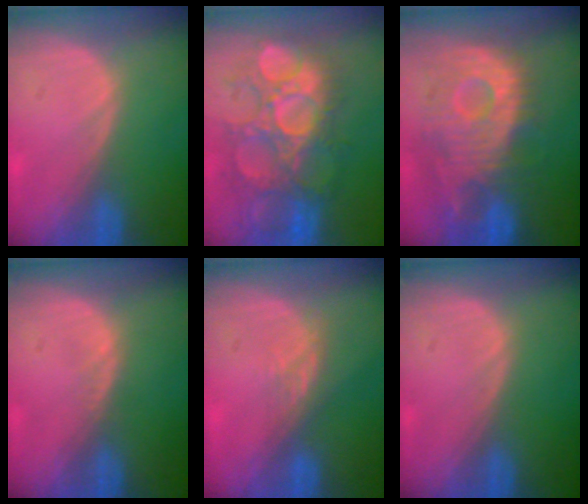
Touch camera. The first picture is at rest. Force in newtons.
{"total": 11.7, "press": 11.1, "slide": 3.7}
{"total": 12.0, "press": 10.7, "slide": 5.5}
{"total": 0.7, "press": 0.6, "slide": 0.3}
{"total": 2.5, "press": 2.1, "slide": 1.4}
{"total": 0.0}